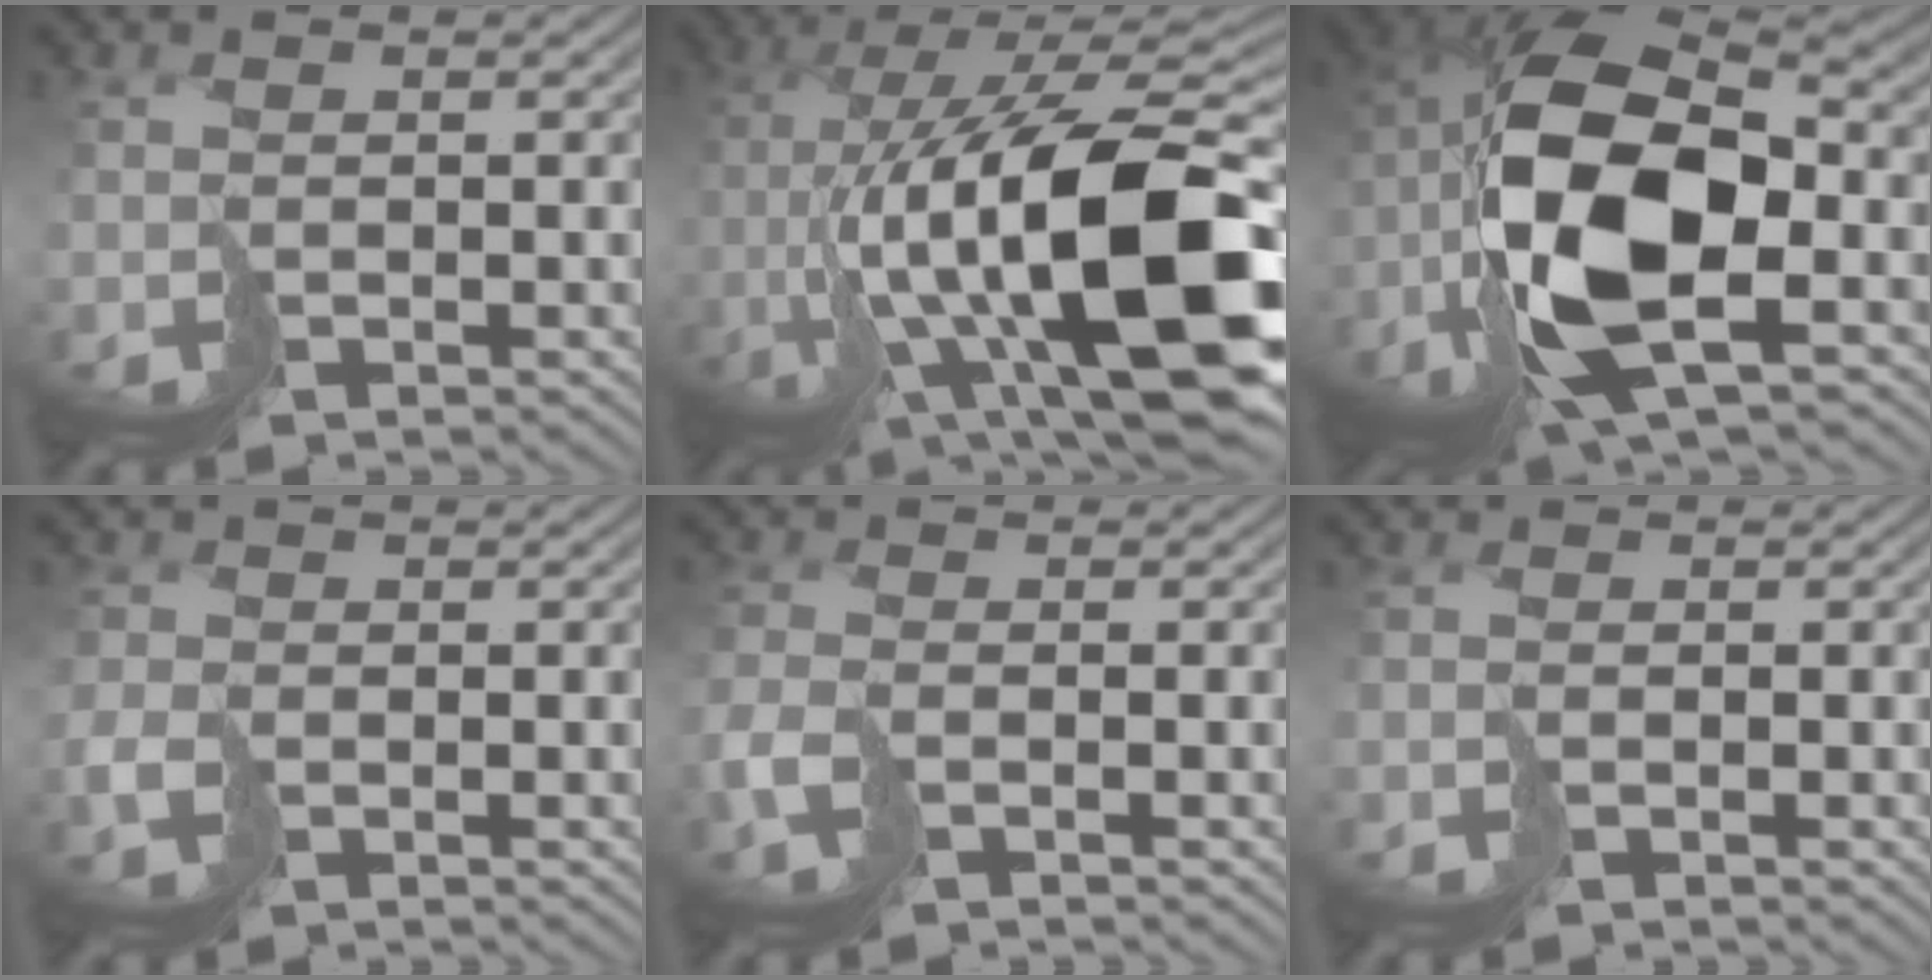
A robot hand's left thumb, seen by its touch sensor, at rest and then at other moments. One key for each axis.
{"total": 20.1, "fx": -2.1, "fy": 8.7, "fz": 18.0, "tx": -0.311, "ty": 0.001, "tz": -0.029}
{"total": 16.6, "fx": -3.1, "fy": 8.6, "fz": 13.8, "tx": -0.299, "ty": -0.006, "tz": -0.046}
{"total": 2.3, "fx": -0.6, "fy": 1.9, "fz": 1.2, "tx": -0.031, "ty": -0.008, "tz": -0.012}
{"total": 3.8, "fx": -1.6, "fy": 1.8, "fz": 2.9, "tx": -0.079, "ty": -0.013, "tz": -0.038}
{"total": 1.1, "fx": -0.4, "fy": 0.3, "fz": 0.9, "tx": -0.018, "ty": -0.001, "tz": -0.010}